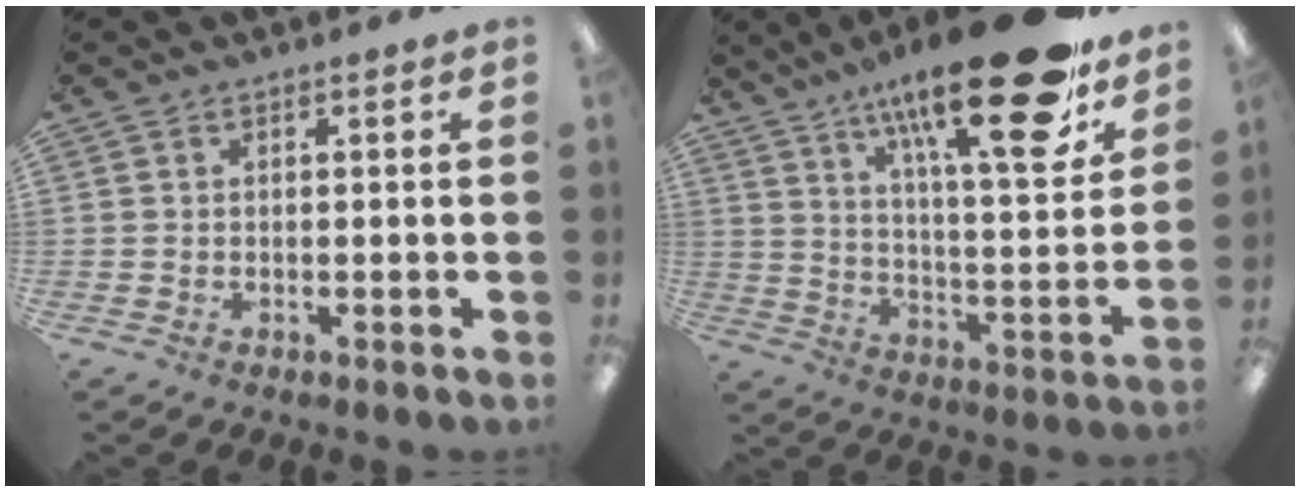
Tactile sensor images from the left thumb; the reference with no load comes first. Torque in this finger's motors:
{"motor_torque": [1.31, 0.55, 2.18, -0.58, 0.47]}